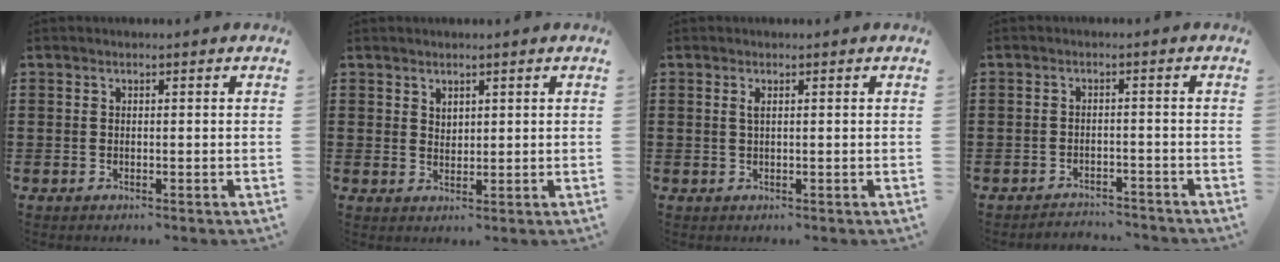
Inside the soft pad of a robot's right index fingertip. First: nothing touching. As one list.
[{"total": 1.7, "force": [1.4, 0.8, 0.1], "torque": [-0.004, 0.002, 0.028]}, {"total": 0.9, "force": [0.3, 0.1, 0.9], "torque": [-0.018, 0.001, 0.005]}, {"total": 2.5, "force": [-2.5, 0.2, -0.1], "torque": [-0.007, -0.001, -0.054]}]